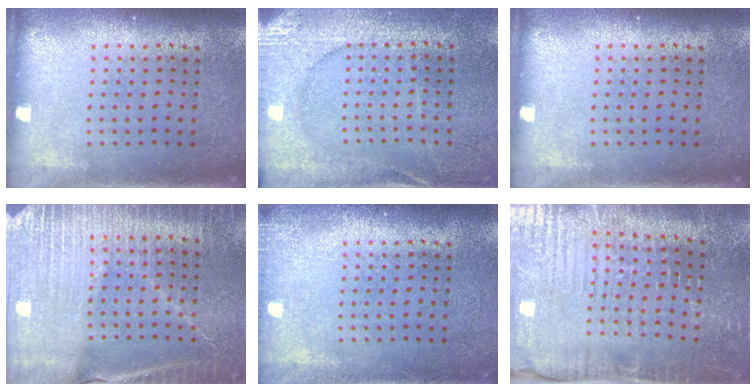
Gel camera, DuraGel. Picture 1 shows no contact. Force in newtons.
{"total": 2.7, "press": 2.7, "slide": 0.2}
{"total": 0.0}
{"total": 3.6, "press": 3.5, "slide": 0.9}
{"total": 1.1, "press": 1.1, "slide": 0.3}
{"total": 4.3, "press": 4.2, "slide": 0.4}